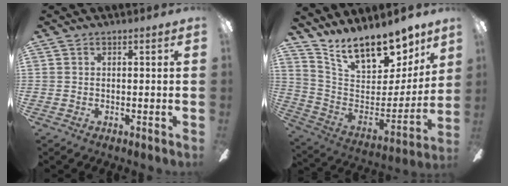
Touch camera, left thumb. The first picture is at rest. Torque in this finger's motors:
{"motor_torque": [0.16, 0.02, 0.68, -1.86, 0.14]}